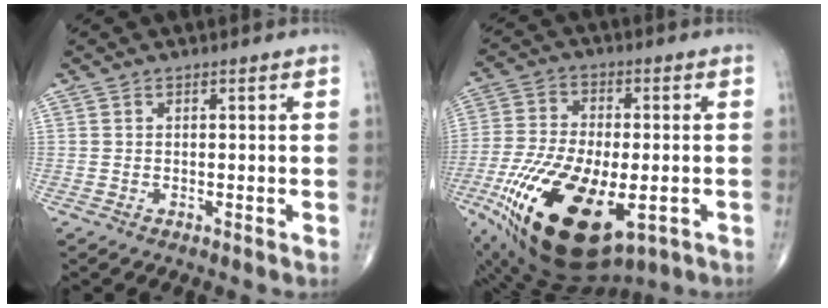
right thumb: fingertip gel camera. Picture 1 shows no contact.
{"total": 23.6, "force": [-8.2, 11.4, 19.0], "torque": [-0.389, -0.014, -0.127]}